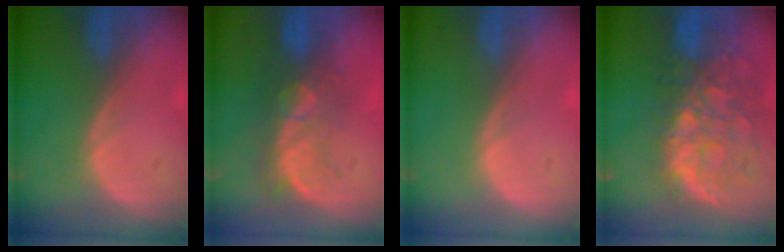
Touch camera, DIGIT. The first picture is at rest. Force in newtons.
{"total": 8.1, "press": 7.8, "slide": 2.2}
{"total": 0.0}
{"total": 12.3, "press": 10.2, "slide": 7.0}